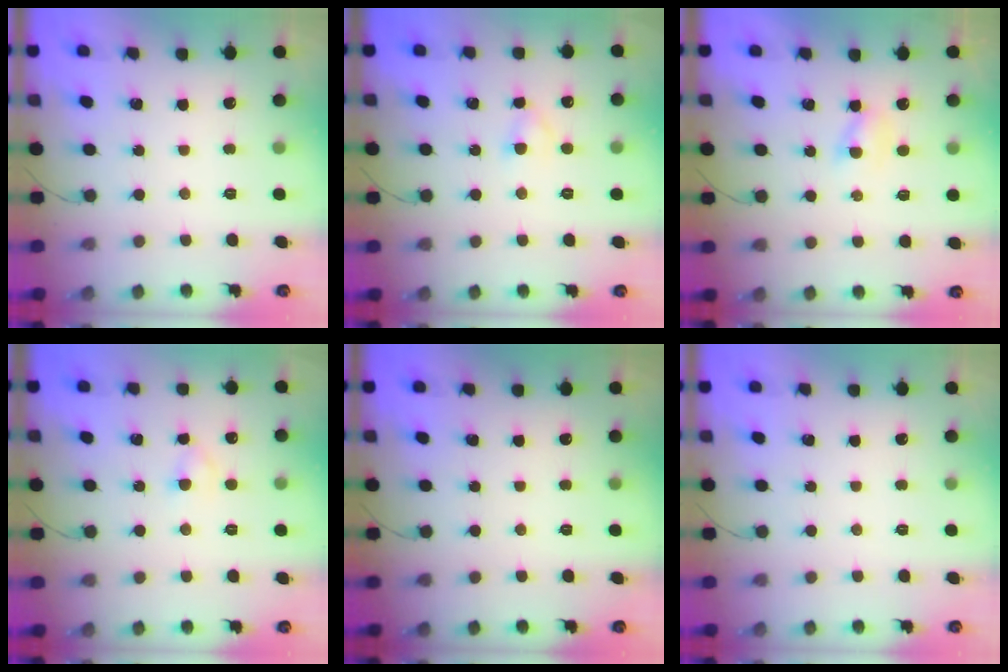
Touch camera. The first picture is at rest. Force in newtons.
{"total": 2.8, "press": 2.6, "slide": 1.1}
{"total": 1.6, "press": 1.4, "slide": 0.8}
{"total": 1.9, "press": 1.7, "slide": 0.8}
{"total": 0.0}
{"total": 0.0}